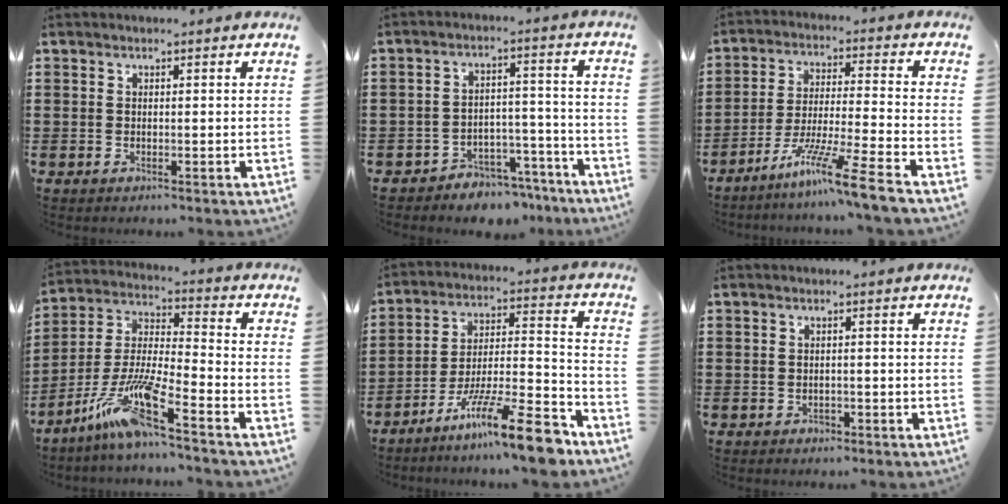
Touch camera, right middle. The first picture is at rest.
{"total": 5.0, "force": [-4.7, 1.5, 0.4], "torque": [-0.009, 0.018, -0.094]}
{"total": 10.1, "force": [-7.9, -0.9, 6.4], "torque": [-0.119, -0.006, -0.154]}
{"total": 11.2, "force": [-8.1, 0.5, 7.6], "torque": [-0.169, -0.011, -0.165]}
{"total": 14.5, "force": [-10.7, 1.3, 9.7], "torque": [-0.151, 0.030, -0.190]}
{"total": 0.8, "force": [-0.5, 0.6, 0.3], "torque": [-0.008, -0.002, -0.011]}